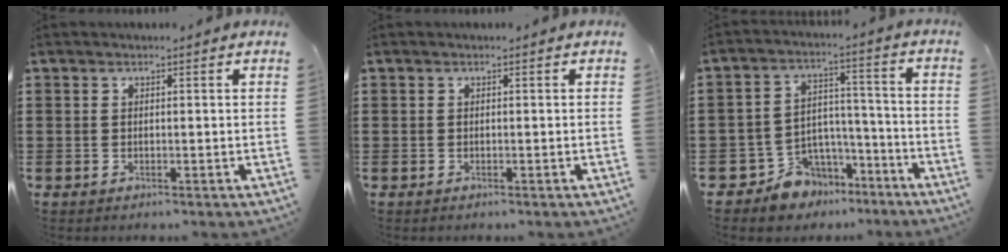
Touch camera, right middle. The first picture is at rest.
{"total": 0.0}
{"total": 7.0, "force": [-5.8, 3.9, 0.1], "torque": [-0.020, 0.010, -0.111]}